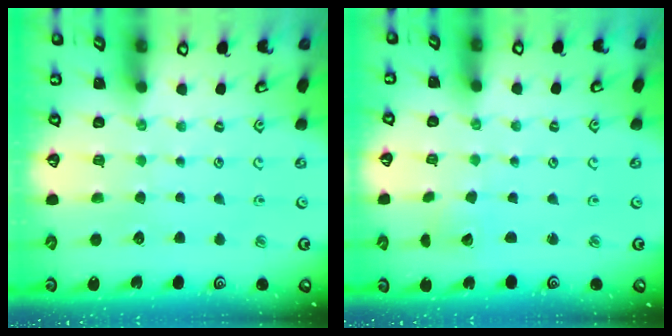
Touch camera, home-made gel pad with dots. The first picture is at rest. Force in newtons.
{"total": 2.6, "press": 2.6, "slide": 0.1}